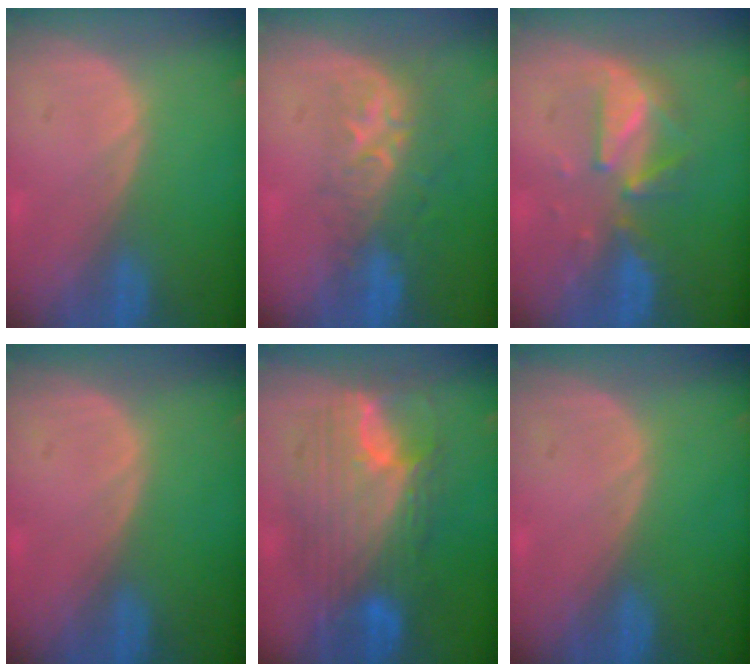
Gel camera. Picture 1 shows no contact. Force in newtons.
{"total": 8.9, "press": 7.2, "slide": 5.2}
{"total": 6.0, "press": 6.0, "slide": 0.6}
{"total": 0.0}
{"total": 11.4, "press": 11.3, "slide": 0.9}
{"total": 0.0}